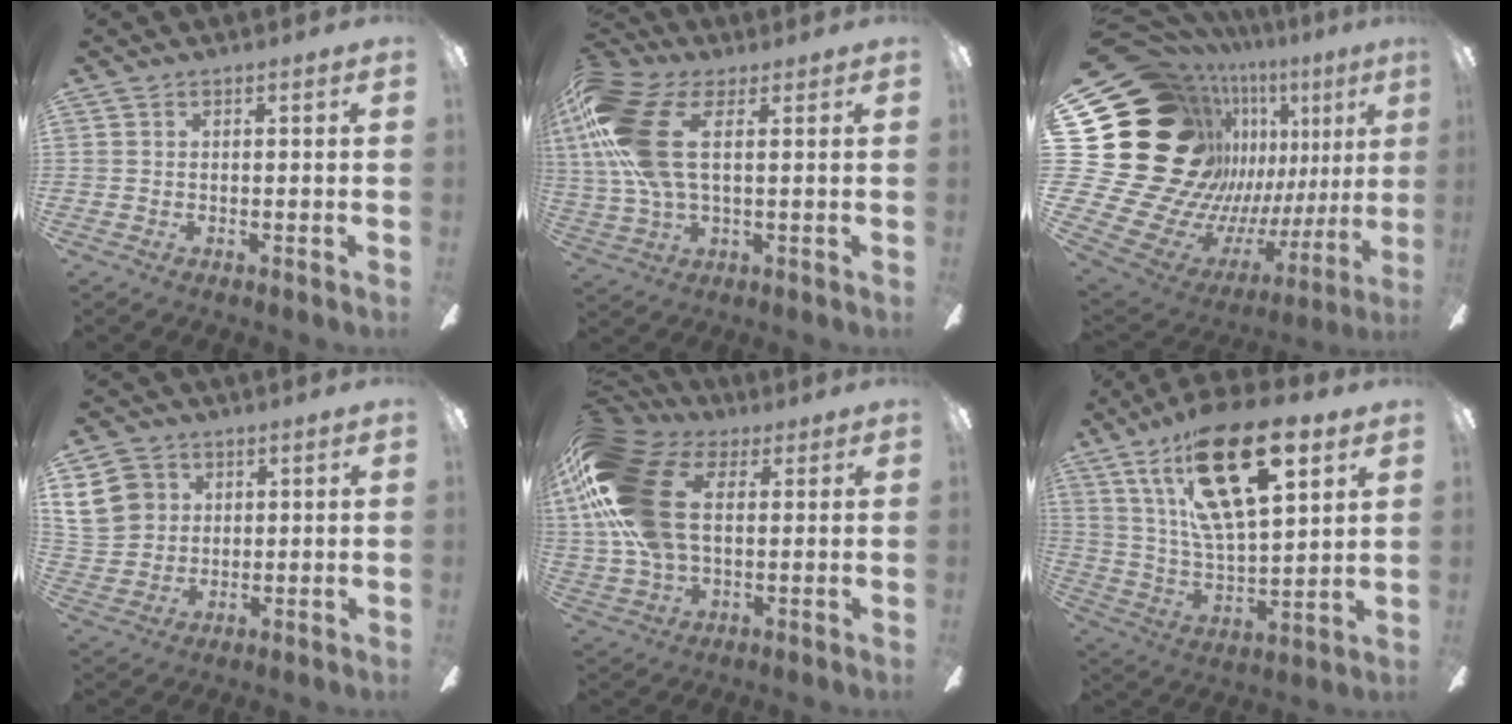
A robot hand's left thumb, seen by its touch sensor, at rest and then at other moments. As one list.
[{"total": 18.3, "force": [4.6, 9.2, 15.1], "torque": [-0.333, -0.001, 0.079]}, {"total": 31.5, "force": [8.3, 23.3, 19.5], "torque": [-0.334, -0.123, 0.246]}, {"total": 9.8, "force": [3.7, 8.5, 3.4], "torque": [-0.072, 0.003, 0.078]}, {"total": 23.1, "force": [5.2, 14.4, 17.3], "torque": [-0.376, 0.004, 0.091]}, {"total": 26.0, "force": [14.6, 10.5, 18.8], "torque": [-0.317, -0.072, 0.247]}]